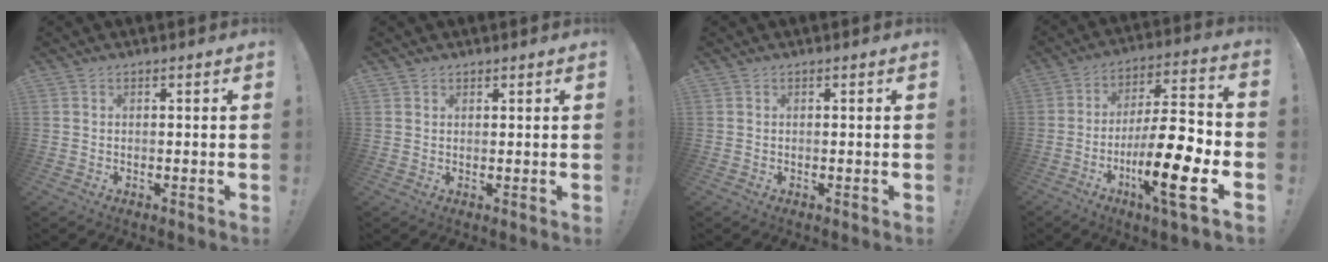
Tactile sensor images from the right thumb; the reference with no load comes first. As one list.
[{"total": 1.0, "force": [0.9, 0.5, 0.0], "torque": [0.018, -0.007, 0.015]}, {"total": 0.0}, {"total": 20.8, "force": [-6.8, 4.9, 19.0], "torque": [-0.311, 0.028, -0.110]}]